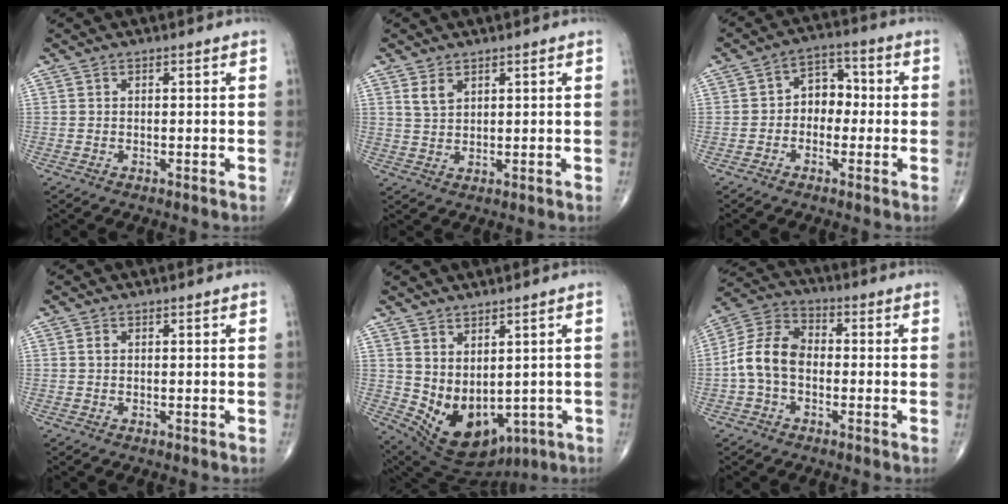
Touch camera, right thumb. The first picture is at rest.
{"total": 2.8, "force": [1.7, 1.6, 1.7], "torque": [-0.027, -0.007, 0.039]}
{"total": 6.3, "force": [-0.8, 4.9, 3.9], "torque": [-0.025, 0.030, -0.029]}
{"total": 0.7, "force": [0.1, 0.5, 0.5], "torque": [-0.010, 0.004, 0.002]}
{"total": 11.8, "force": [-0.2, 7.7, 9.0], "torque": [-0.130, -0.015, 0.038]}
{"total": 10.0, "force": [-1.5, 6.9, 7.1], "torque": [-0.129, 0.035, -0.042]}